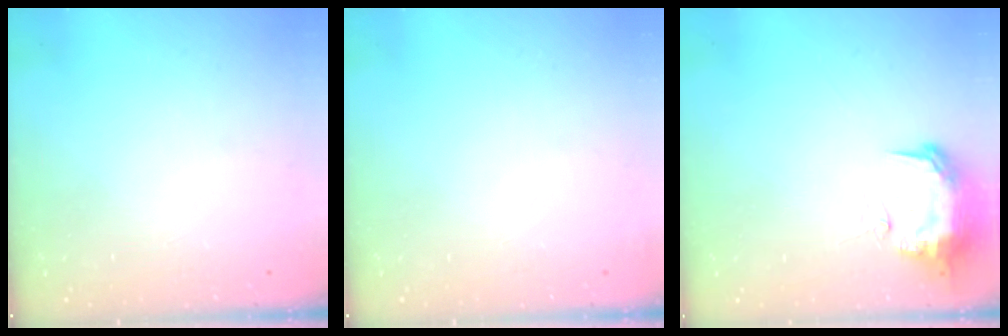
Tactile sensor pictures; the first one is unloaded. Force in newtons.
{"total": 2.8, "press": 2.2, "slide": 1.7}
{"total": 11.4, "press": 11.4, "slide": 1.1}